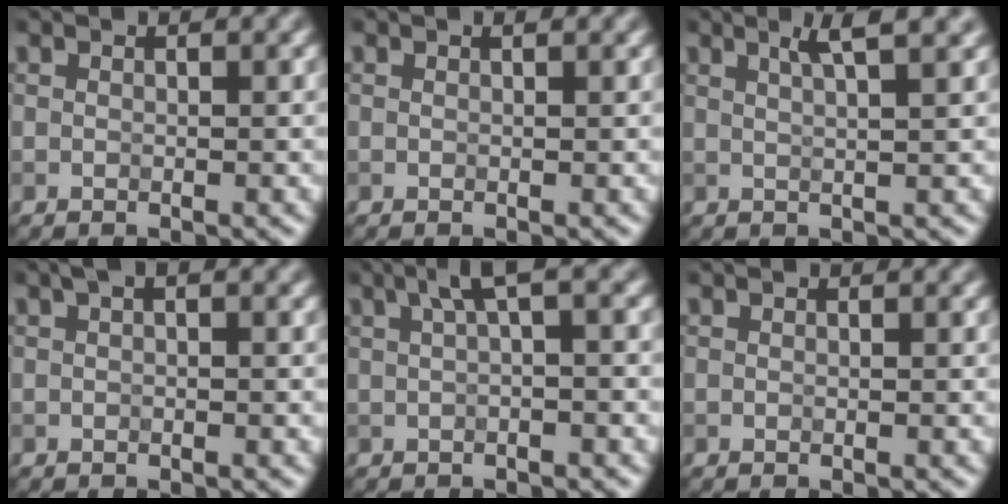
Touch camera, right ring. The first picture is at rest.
{"total": 0.5, "force": [0.3, 0.1, 0.4], "torque": [-0.006, 0.002, 0.005]}
{"total": 3.1, "force": [1.9, 0.6, 2.4], "torque": [-0.026, 0.010, 0.023]}
{"total": 1.2, "force": [0.5, 0.2, 1.1], "torque": [-0.020, 0.007, 0.008]}
{"total": 3.2, "force": [1.1, 0.6, 2.9], "torque": [-0.043, 0.014, 0.016]}
{"total": 0.0}